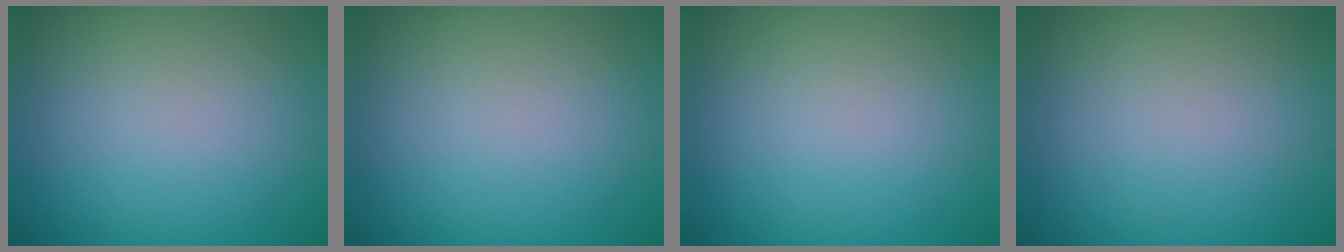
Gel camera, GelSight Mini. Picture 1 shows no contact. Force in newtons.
{"total": 0.0}
{"total": 0.0}
{"total": 0.0}